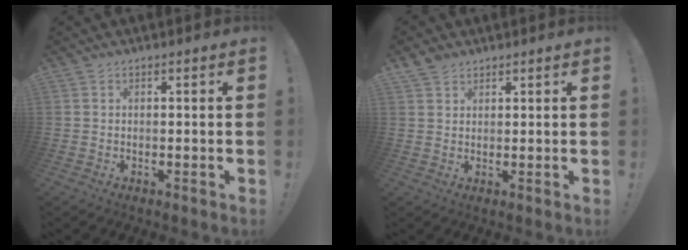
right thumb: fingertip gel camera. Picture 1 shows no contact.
{"total": 3.1, "force": [2.5, 1.8, 0.7], "torque": [-0.003, -0.015, 0.045]}